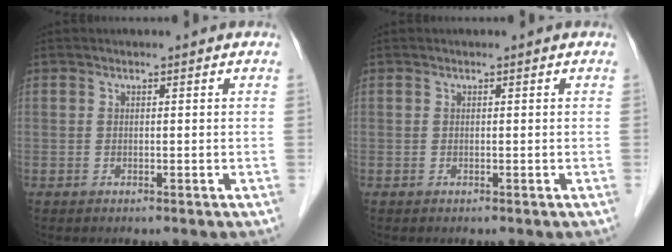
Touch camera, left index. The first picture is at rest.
{"total": 0.0}